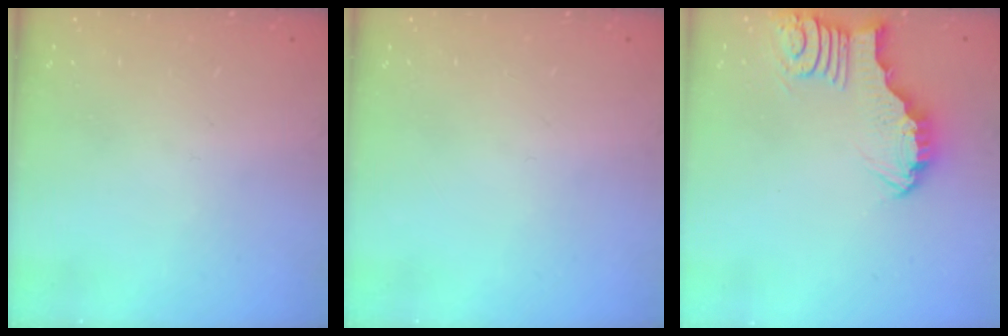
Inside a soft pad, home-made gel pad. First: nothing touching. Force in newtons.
{"total": 0.0}
{"total": 3.7, "press": 3.7, "slide": 0.3}